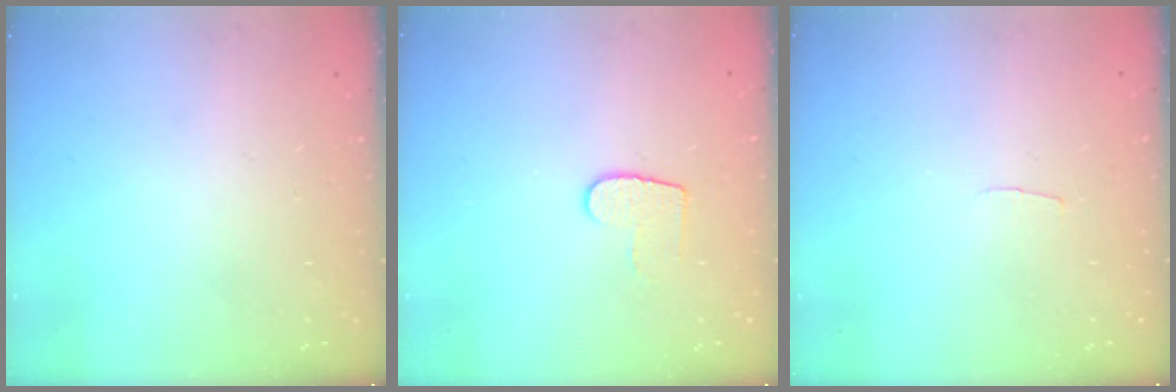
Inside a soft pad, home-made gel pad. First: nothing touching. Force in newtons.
{"total": 6.3, "press": 6.3, "slide": 0.4}
{"total": 2.0, "press": 2.0, "slide": 0.2}